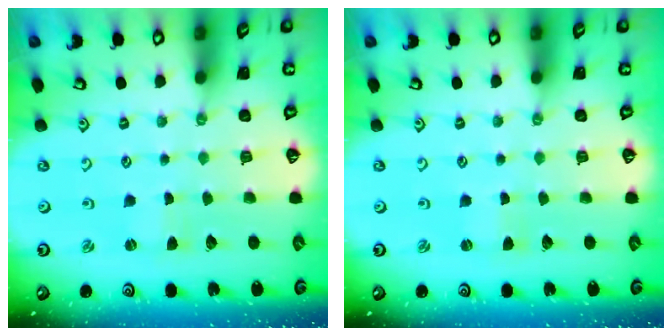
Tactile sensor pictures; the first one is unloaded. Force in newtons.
{"total": 0.7, "press": 0.7, "slide": 0.2}